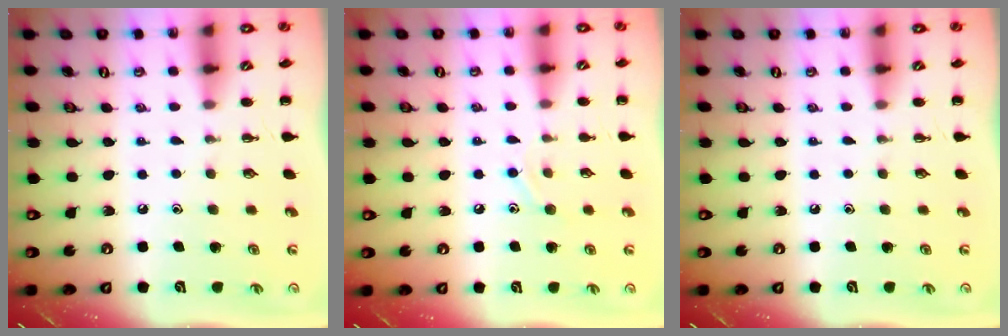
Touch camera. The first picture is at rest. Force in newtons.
{"total": 8.3, "press": 8.1, "slide": 1.8}
{"total": 0.0}